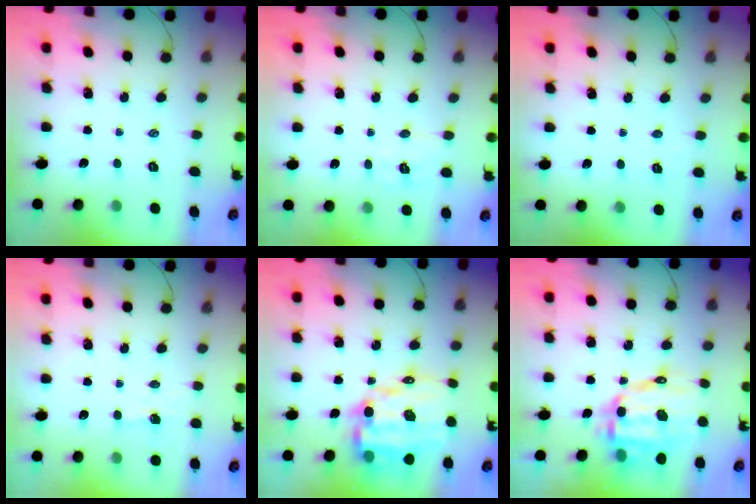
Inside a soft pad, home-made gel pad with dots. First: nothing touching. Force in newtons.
{"total": 4.8, "press": 4.7, "slide": 1.0}
{"total": 1.9, "press": 1.8, "slide": 0.6}
{"total": 3.0, "press": 2.9, "slide": 0.7}
{"total": 16.3, "press": 16.0, "slide": 3.5}
{"total": 11.9, "press": 11.5, "slide": 2.7}